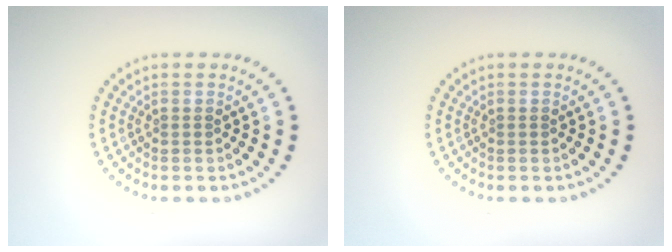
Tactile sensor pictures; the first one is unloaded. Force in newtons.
{"total": 0.0}